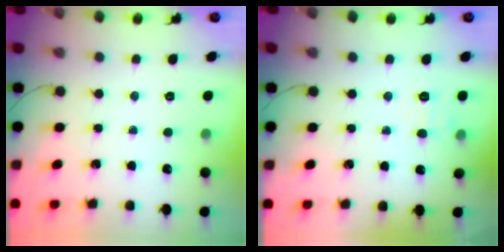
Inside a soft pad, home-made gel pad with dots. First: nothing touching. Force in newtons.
{"total": 5.3, "press": 5.1, "slide": 1.5}